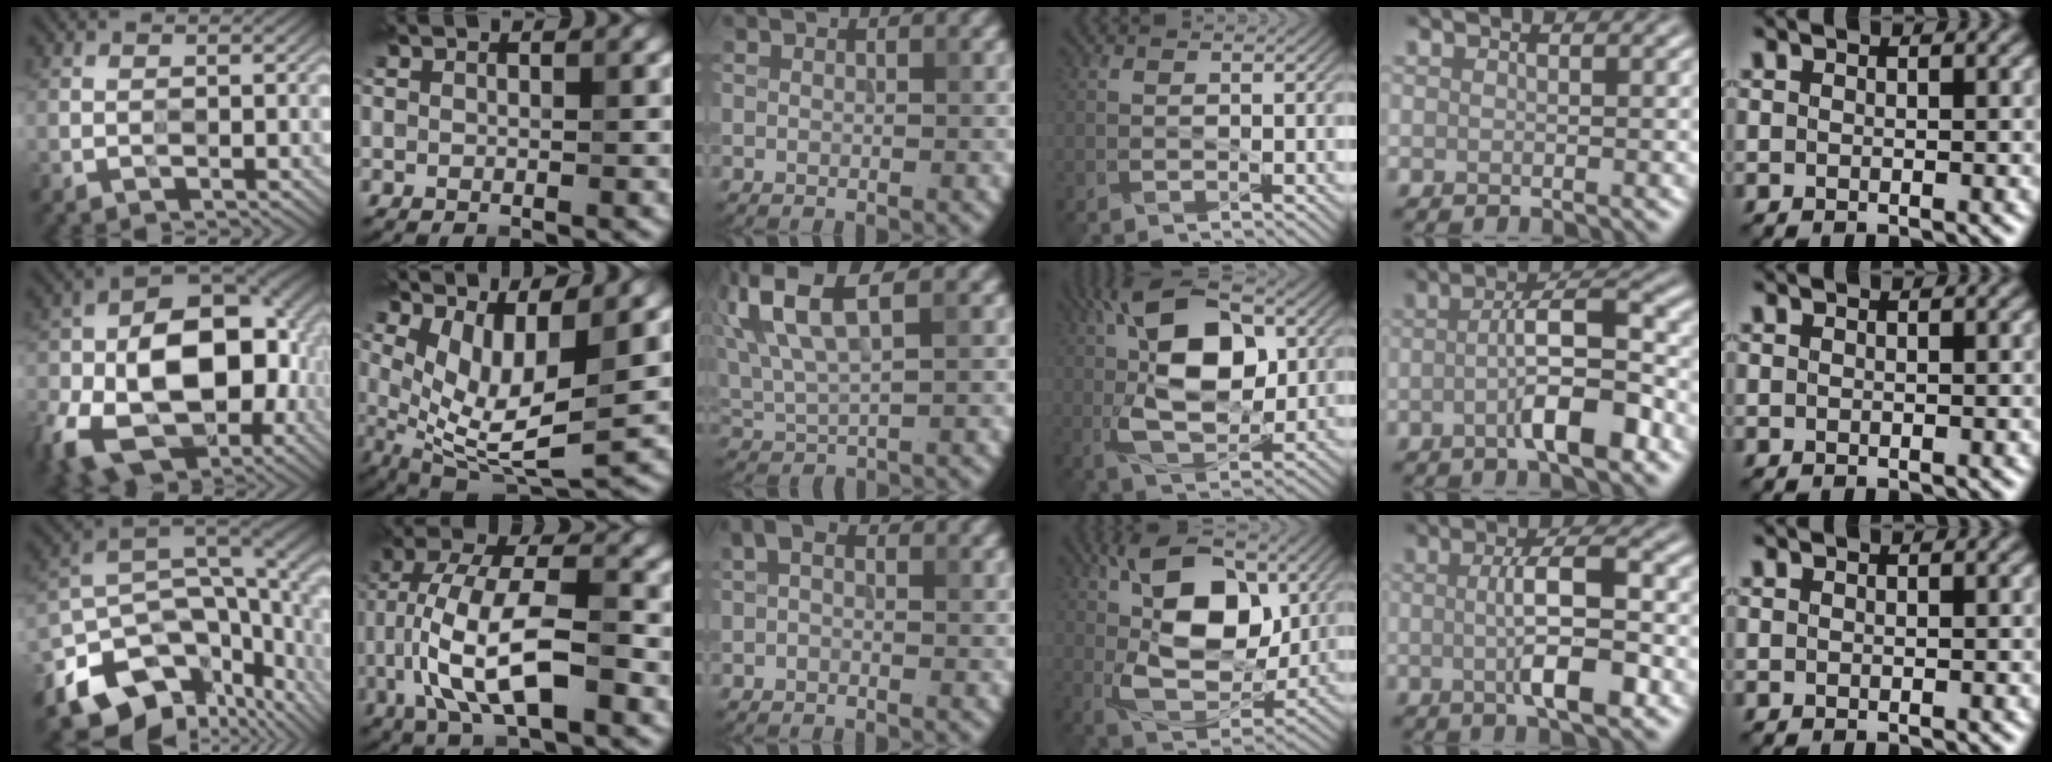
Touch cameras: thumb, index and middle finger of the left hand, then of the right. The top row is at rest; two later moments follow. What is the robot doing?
{"motion": "wipe", "object": "glasses"}